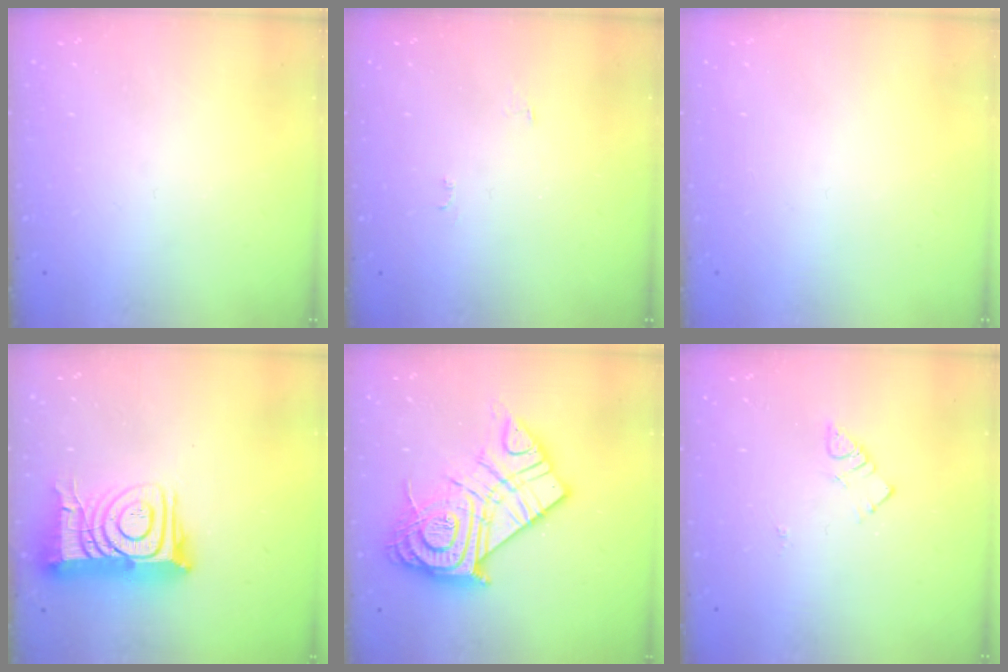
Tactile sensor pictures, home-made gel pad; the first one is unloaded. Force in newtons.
{"total": 4.5, "press": 4.5, "slide": 0.5}
{"total": 1.5, "press": 1.5, "slide": 0.1}
{"total": 16.5, "press": 16.4, "slide": 1.5}
{"total": 24.3, "press": 24.1, "slide": 2.4}
{"total": 3.9, "press": 3.8, "slide": 0.5}